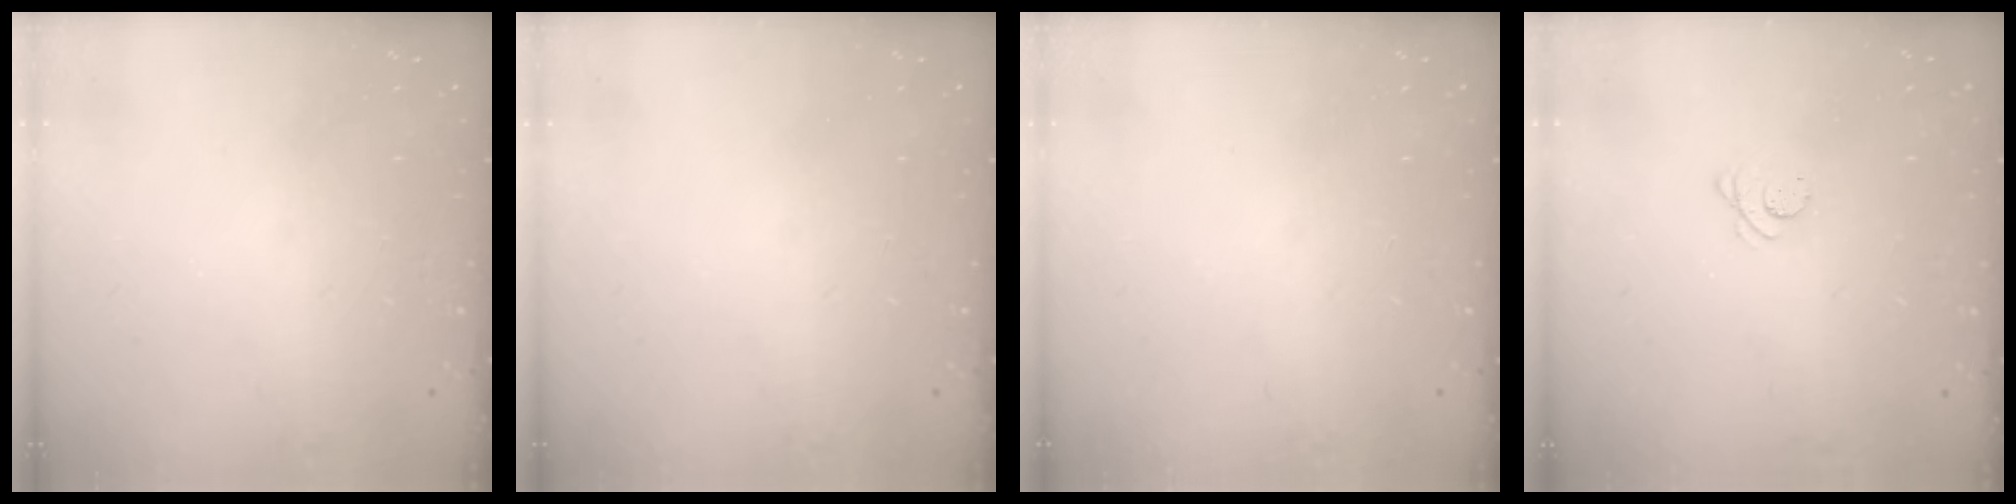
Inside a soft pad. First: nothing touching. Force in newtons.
{"total": 0.0}
{"total": 0.0}
{"total": 2.8, "press": 2.8, "slide": 0.4}